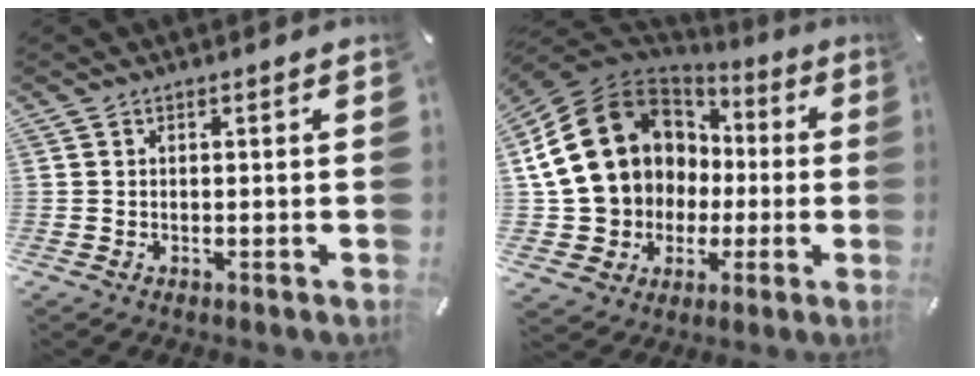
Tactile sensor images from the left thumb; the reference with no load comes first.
{"total": 19.7, "force": [3.0, 17.3, 9.0], "torque": [-0.197, -0.008, 0.078]}